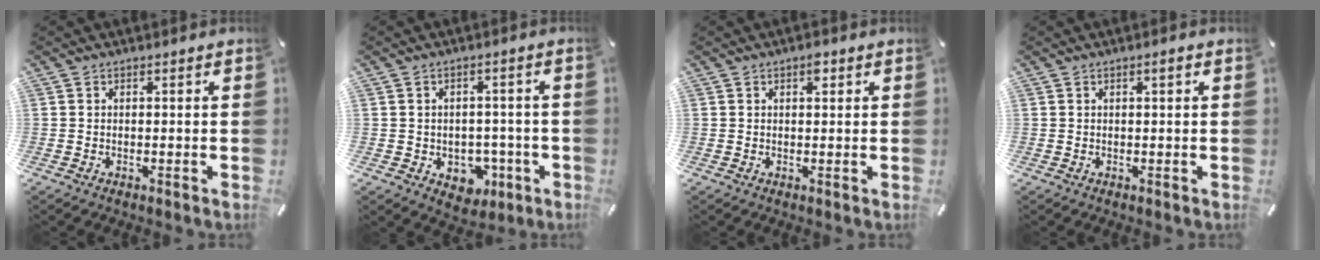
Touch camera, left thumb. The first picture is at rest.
{"total": 6.3, "force": [-1.5, 5.5, 2.7], "torque": [-0.020, 0.006, -0.023]}
{"total": 2.1, "force": [0.9, 1.1, 1.6], "torque": [-0.018, -0.002, 0.011]}
{"total": 1.2, "force": [0.3, 0.2, 1.1], "torque": [-0.021, 0.002, 0.005]}